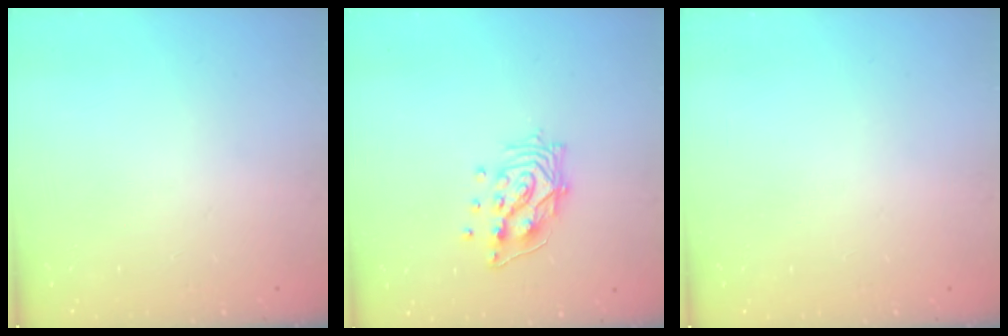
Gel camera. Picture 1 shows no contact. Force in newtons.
{"total": 12.0, "press": 12.0, "slide": 1.1}
{"total": 0.0}